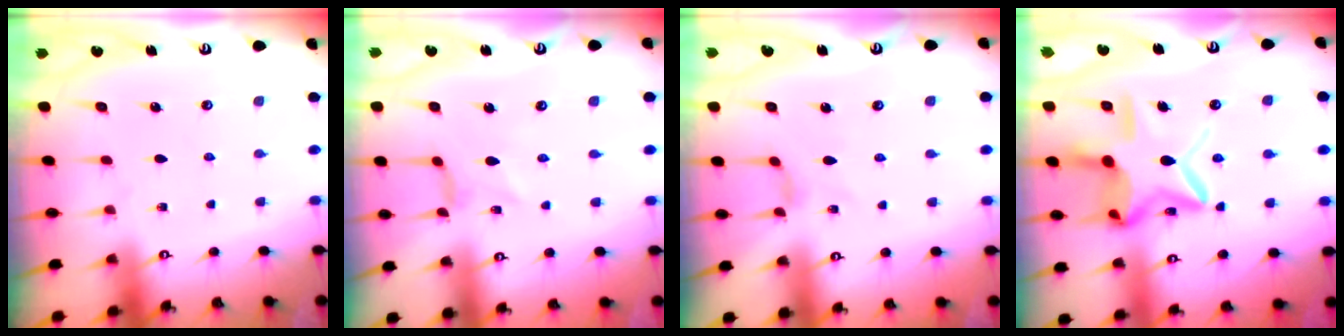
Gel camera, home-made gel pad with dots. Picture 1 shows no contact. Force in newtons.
{"total": 0.0}
{"total": 0.8, "press": 0.8, "slide": 0.3}
{"total": 16.4, "press": 16.4, "slide": 1.3}